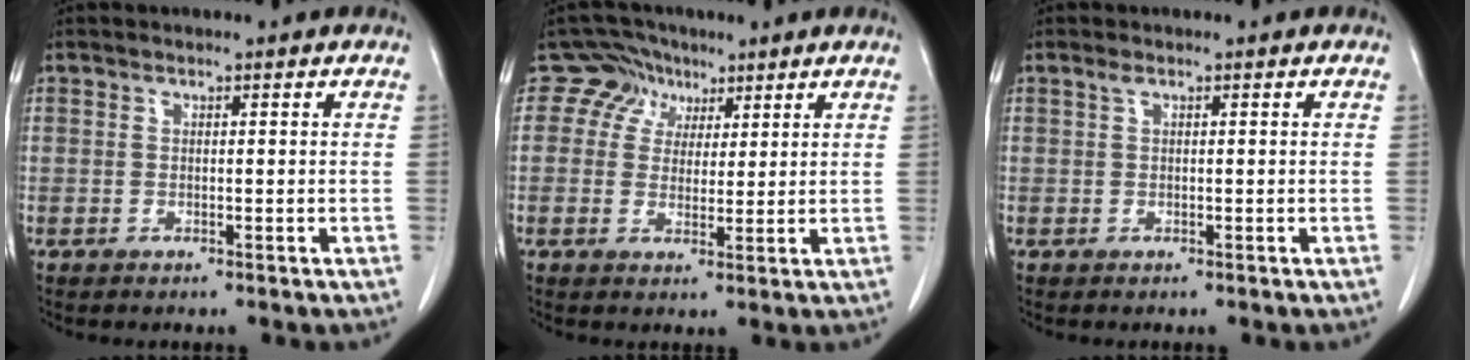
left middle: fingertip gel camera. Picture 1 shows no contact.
{"total": 5.7, "force": [3.1, 4.9, 0.3], "torque": [0.000, 0.017, 0.054]}
{"total": 0.5, "force": [0.4, 0.1, 0.4], "torque": [-0.013, 0.005, 0.007]}